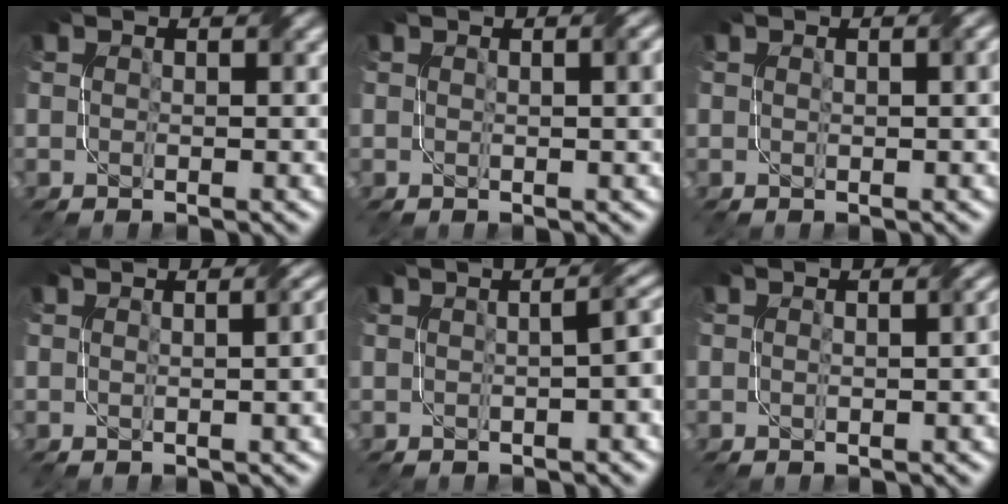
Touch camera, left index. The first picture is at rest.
{"total": 2.6, "force": [0.6, 0.9, 2.4], "torque": [-0.021, 0.006, 0.006]}
{"total": 1.4, "force": [0.3, 0.4, 1.3], "torque": [-0.017, 0.003, 0.006]}
{"total": 4.6, "force": [0.4, 2.1, 4.1], "torque": [-0.021, 0.017, 0.003]}
{"total": 4.0, "force": [-0.3, 1.4, 3.8], "torque": [-0.029, 0.014, 0.001]}
{"total": 2.4, "force": [-0.1, 1.0, 2.1], "torque": [-0.022, 0.005, 0.004]}